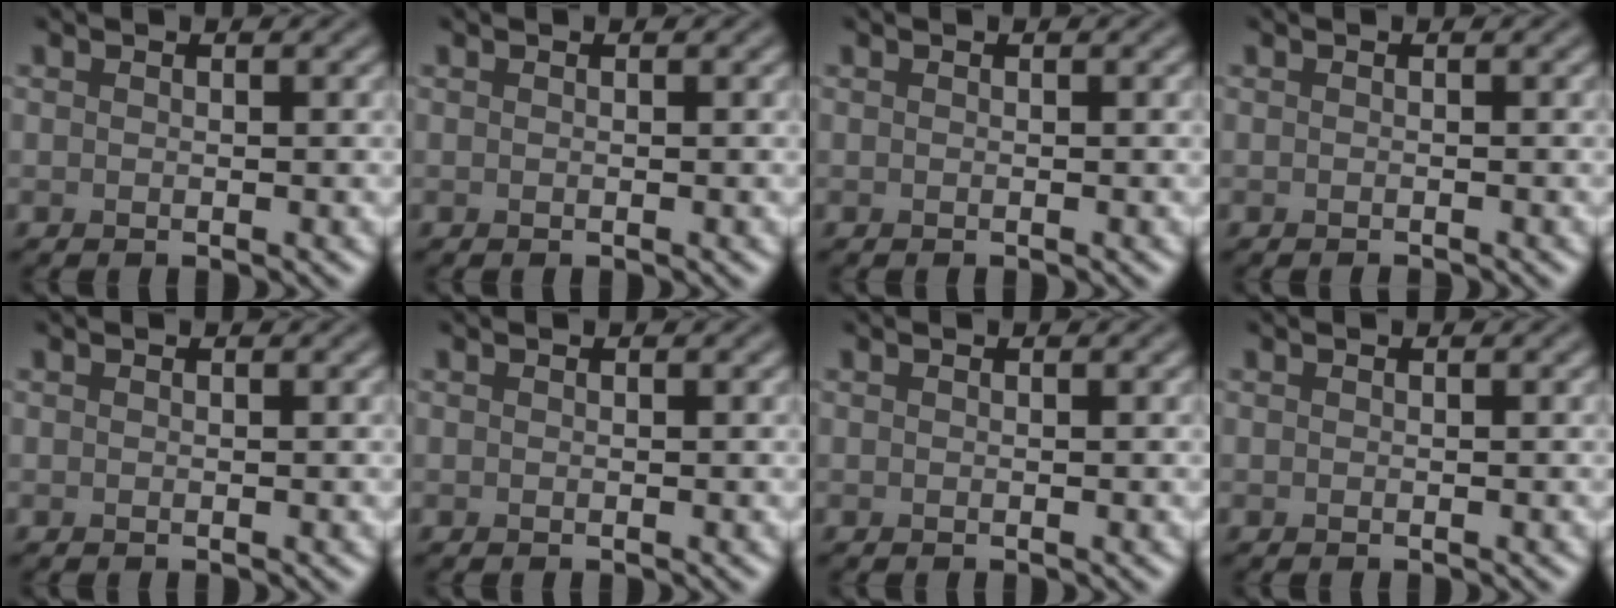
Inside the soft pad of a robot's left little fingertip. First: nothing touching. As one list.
[{"total": 0.0}, {"total": 0.0}, {"total": 0.5, "force": [-0.5, 0.0, 0.1], "torque": [0.000, 0.000, -0.008]}, {"total": 0.0}, {"total": 0.0}, {"total": 0.0}, {"total": 0.0}]